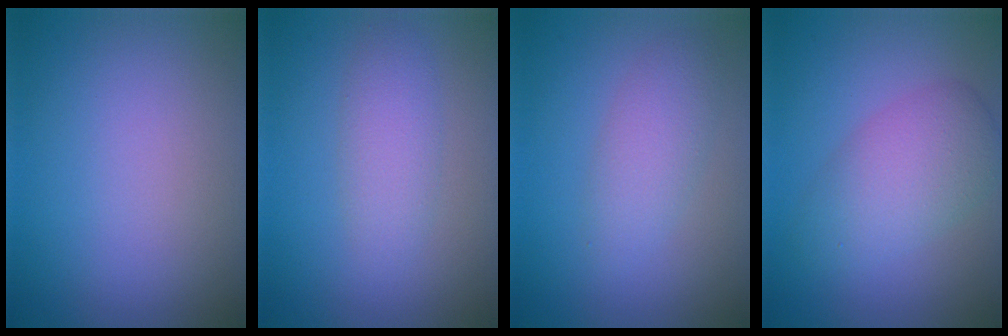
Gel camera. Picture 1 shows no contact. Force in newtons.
{"total": 2.5, "press": 2.5, "slide": 0.0}
{"total": 2.7, "press": 2.7, "slide": 0.1}
{"total": 4.6, "press": 4.6, "slide": 0.1}